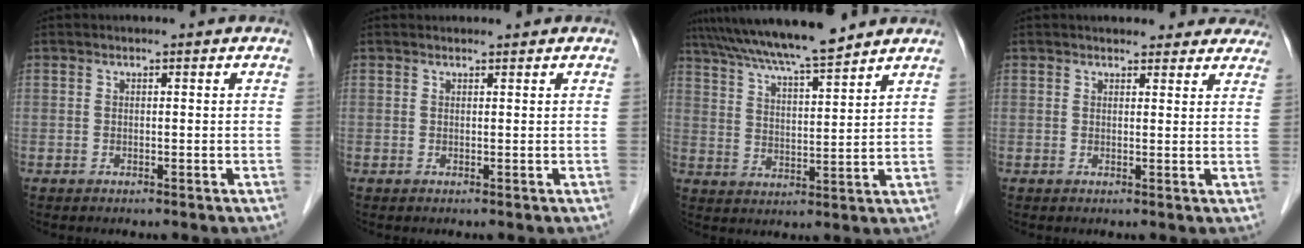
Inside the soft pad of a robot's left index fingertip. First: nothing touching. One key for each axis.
{"total": 1.1, "fx": 1.1, "fy": 0.2, "fz": 0.1, "tx": -0.006, "ty": 0.011, "tz": 0.017}
{"total": 12.8, "fx": 11.3, "fy": 0.0, "fz": 5.9, "tx": -0.107, "ty": 0.016, "tz": 0.184}
{"total": 10.3, "fx": 9.3, "fy": 3.5, "fz": 2.6, "tx": 0.002, "ty": 0.010, "tz": 0.092}